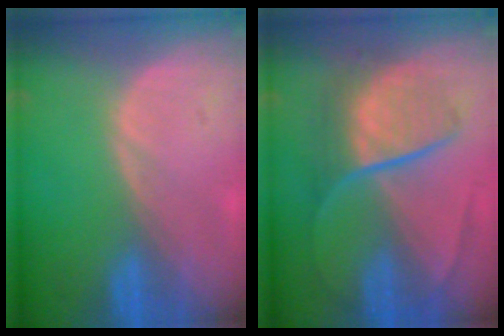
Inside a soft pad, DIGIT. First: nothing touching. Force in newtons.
{"total": 8.0, "press": 7.4, "slide": 2.9}